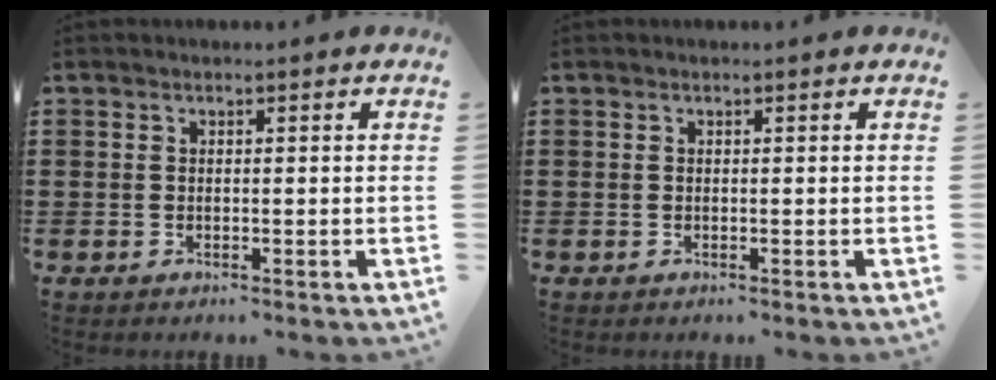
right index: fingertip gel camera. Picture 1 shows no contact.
{"total": 0.0}